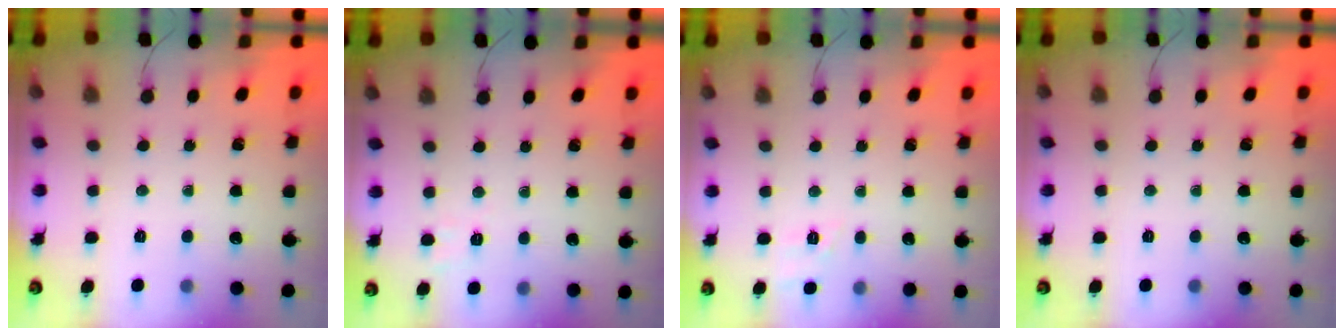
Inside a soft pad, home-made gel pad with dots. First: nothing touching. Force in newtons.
{"total": 2.9, "press": 2.3, "slide": 1.9}
{"total": 1.9, "press": 0.9, "slide": 1.7}
{"total": 0.0}